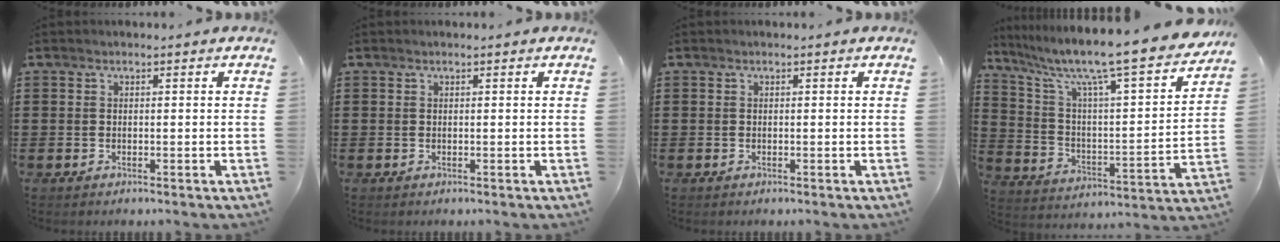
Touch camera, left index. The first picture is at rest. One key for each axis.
{"total": 0.0}
{"total": 0.0}
{"total": 10.5, "fx": 8.8, "fy": 0.5, "fz": 5.8, "tx": -0.141, "ty": -0.071, "tz": 0.135}